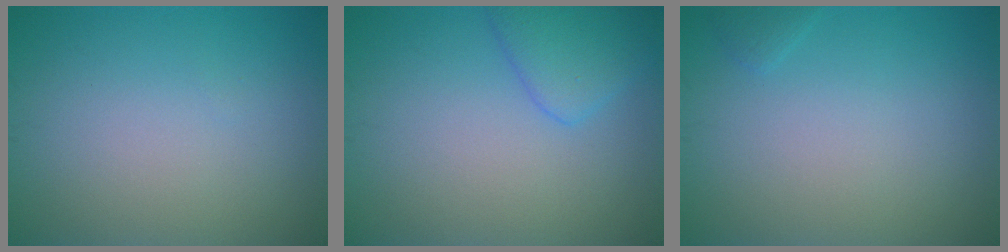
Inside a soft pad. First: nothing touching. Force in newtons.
{"total": 2.9, "press": 2.9, "slide": 0.2}
{"total": 0.6, "press": 0.6, "slide": 0.1}